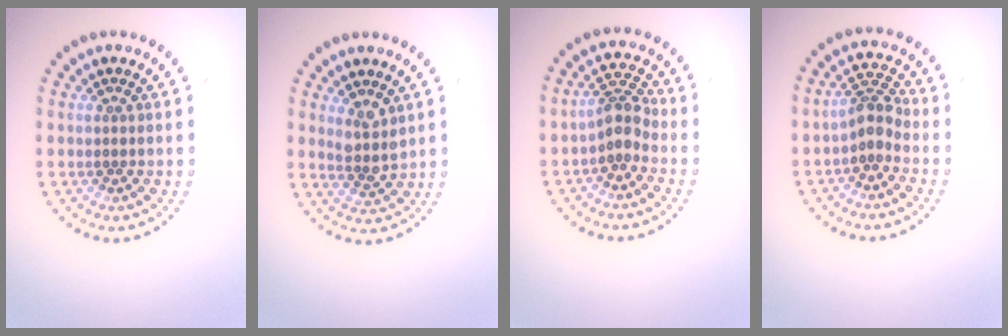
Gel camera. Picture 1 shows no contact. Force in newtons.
{"total": 2.4, "press": 2.0, "slide": 1.4}
{"total": 2.6, "press": 2.0, "slide": 1.7}
{"total": 2.4, "press": 1.9, "slide": 1.6}